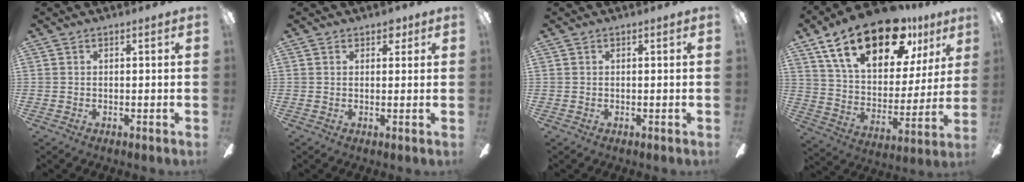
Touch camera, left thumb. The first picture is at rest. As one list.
[{"total": 2.4, "force": [1.4, 1.5, 1.2], "torque": [-0.007, -0.001, 0.022]}, {"total": 0.0}, {"total": 24.4, "force": [14.6, 11.6, 15.8], "torque": [-0.265, -0.075, 0.250]}]